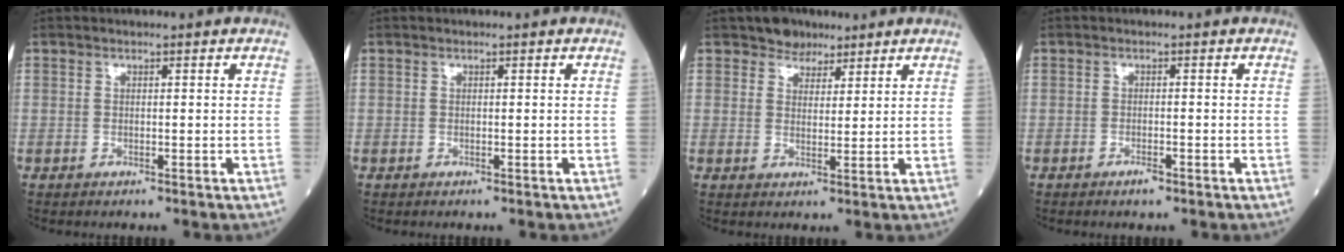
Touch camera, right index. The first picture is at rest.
{"total": 0.0}
{"total": 3.7, "force": [2.9, 2.3, 0.6], "torque": [-0.004, 0.003, 0.044]}
{"total": 1.2, "force": [-0.9, 0.3, 0.8], "torque": [-0.016, -0.001, -0.013]}